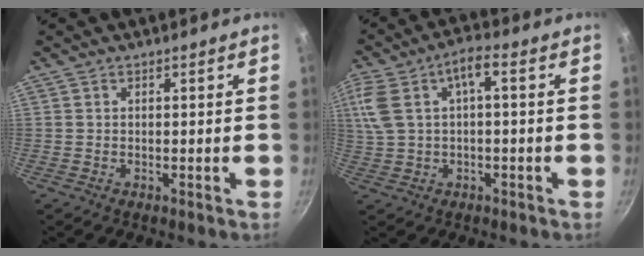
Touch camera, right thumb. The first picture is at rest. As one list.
[{"total": 10.1, "force": [1.2, 4.7, 8.8], "torque": [-0.189, 0.022, 0.024]}]